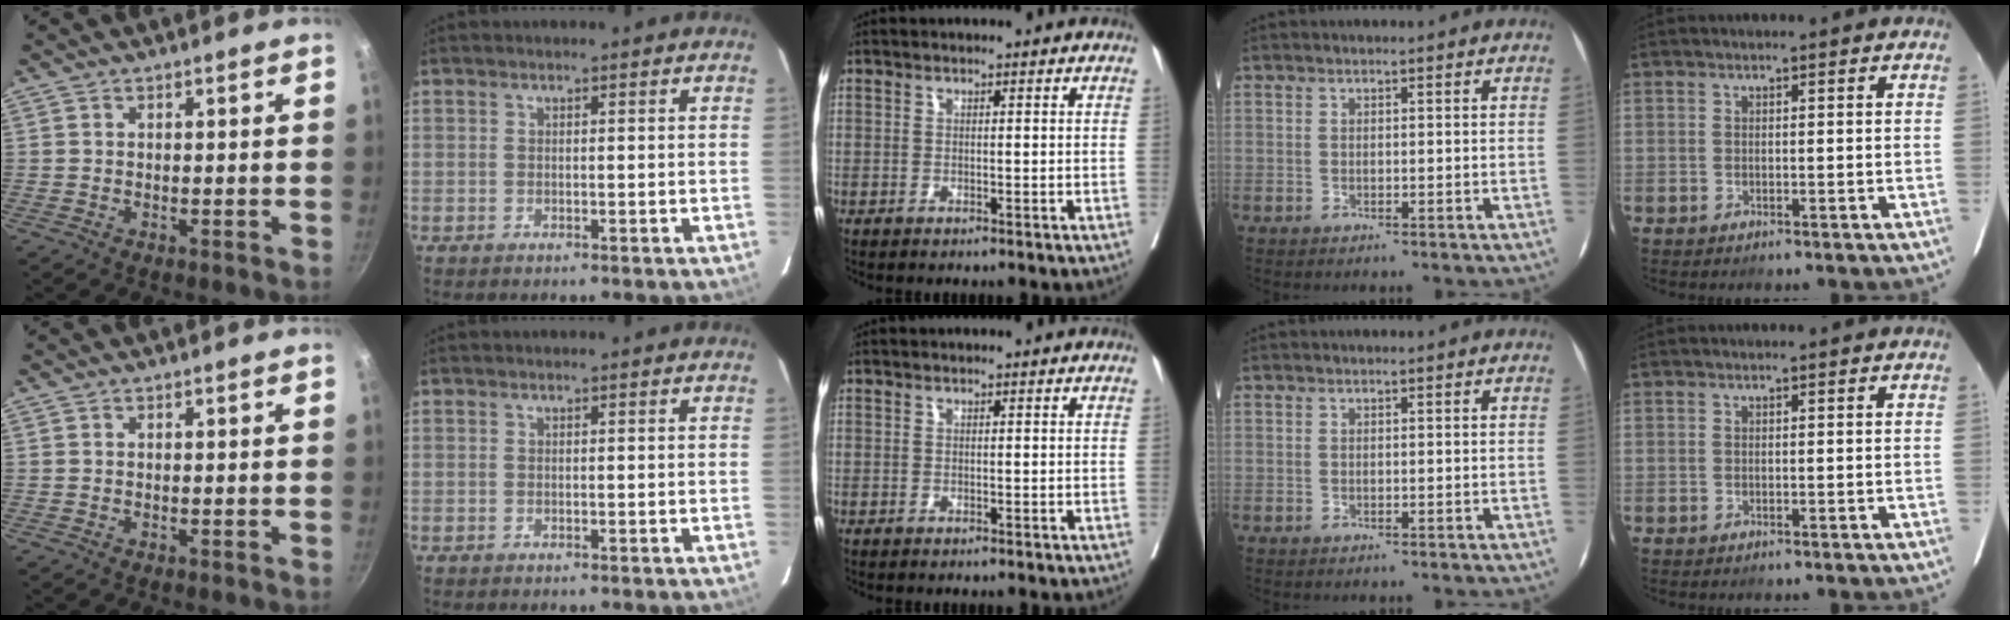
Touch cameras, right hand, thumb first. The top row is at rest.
{}